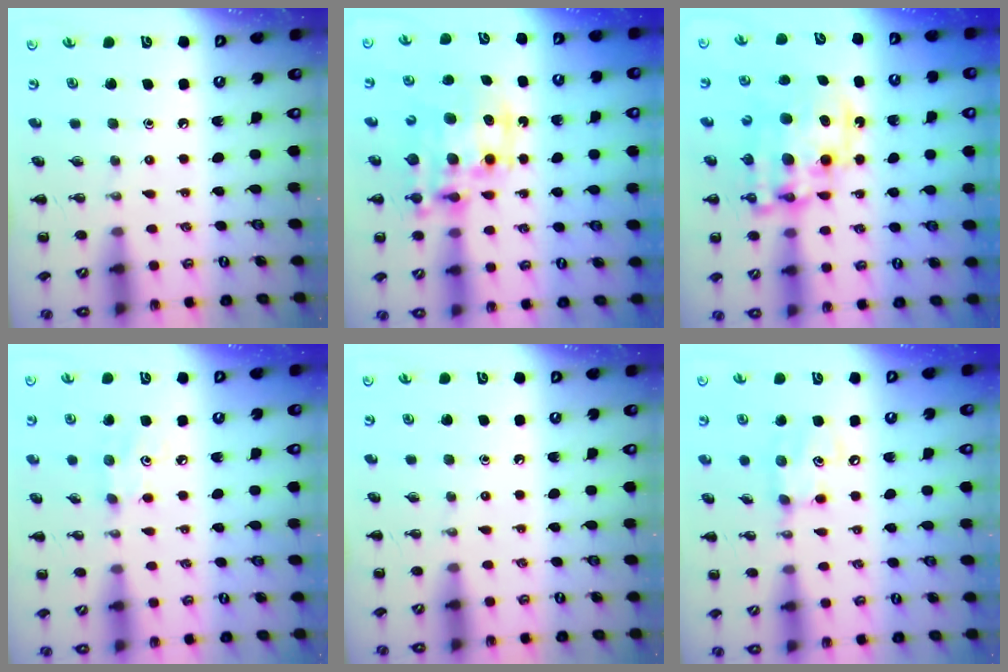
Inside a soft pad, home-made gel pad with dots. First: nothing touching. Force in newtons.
{"total": 14.0, "press": 13.5, "slide": 3.4}
{"total": 15.0, "press": 14.6, "slide": 3.1}
{"total": 2.9, "press": 2.8, "slide": 0.8}
{"total": 0.0}
{"total": 6.6, "press": 6.5, "slide": 0.7}